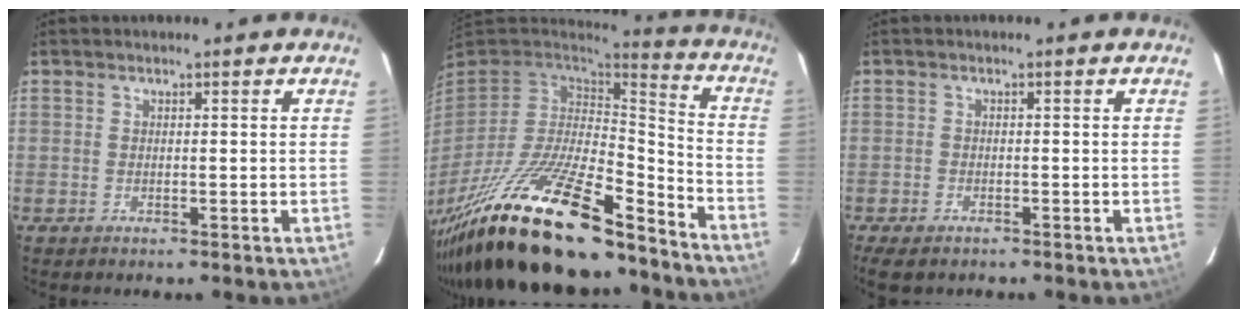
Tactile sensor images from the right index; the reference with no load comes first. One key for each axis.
{"total": 29.4, "fx": -21.6, "fy": 7.9, "fz": 18.2, "tx": -0.351, "ty": -0.058, "tz": -0.356}
{"total": 4.7, "fx": -3.6, "fy": 2.2, "fz": 2.1, "tx": -0.061, "ty": -0.019, "tz": -0.061}